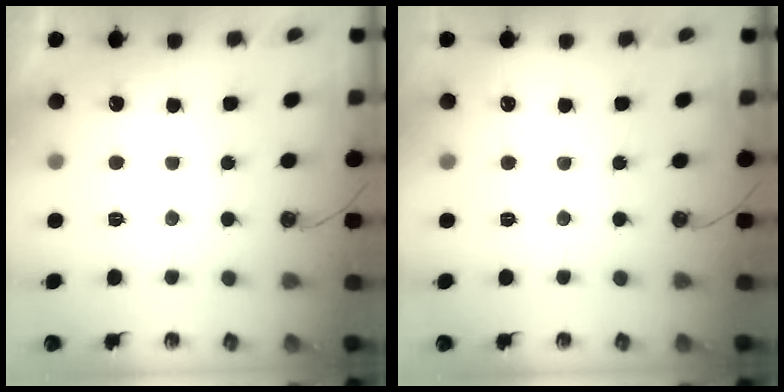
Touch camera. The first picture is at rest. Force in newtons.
{"total": 0.0}